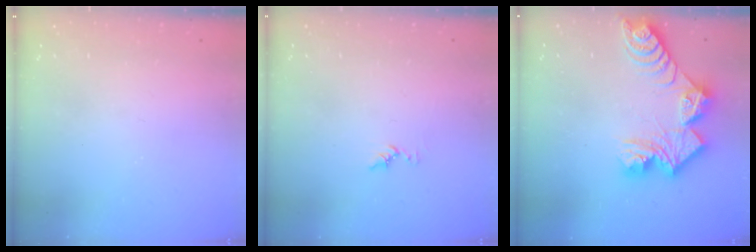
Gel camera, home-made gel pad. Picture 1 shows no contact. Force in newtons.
{"total": 5.6, "press": 5.6, "slide": 0.5}
{"total": 13.7, "press": 13.6, "slide": 1.2}